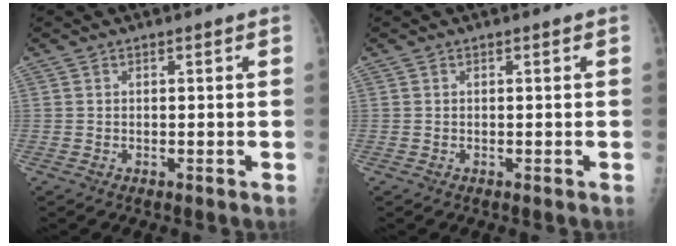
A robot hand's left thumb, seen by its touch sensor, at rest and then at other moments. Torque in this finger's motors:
{"motor_torque": [0.01, 0.02, -0.02, -0.03, 0.00]}